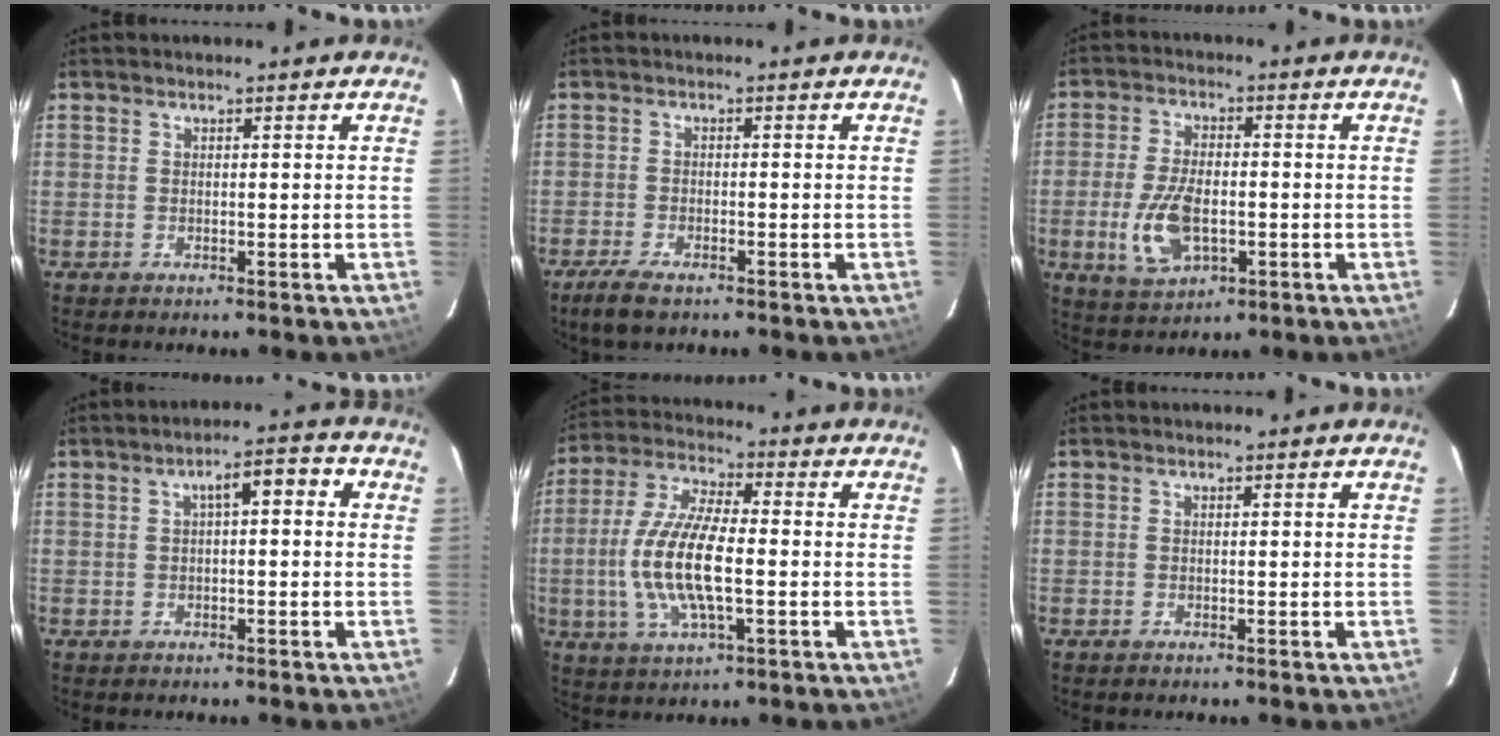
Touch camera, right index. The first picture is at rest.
{"total": 4.8, "force": [-3.7, 1.4, 2.7], "torque": [-0.074, -0.010, -0.069]}
{"total": 10.1, "force": [-2.4, 5.3, 8.2], "torque": [-0.176, -0.007, -0.039]}
{"total": 4.6, "force": [0.4, 1.5, 4.3], "torque": [-0.066, 0.024, 0.012]}
{"total": 13.9, "force": [-2.0, 4.6, 12.9], "torque": [-0.271, 0.000, -0.040]}
{"total": 0.0}